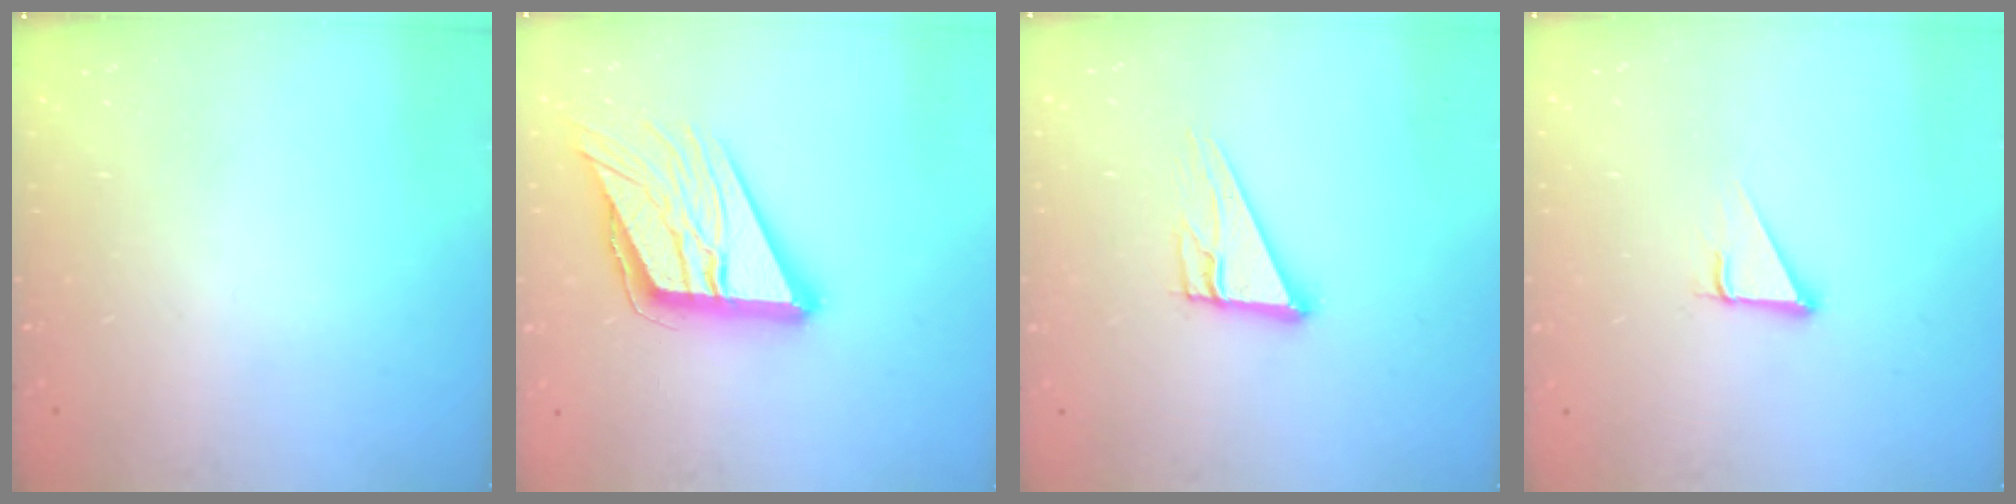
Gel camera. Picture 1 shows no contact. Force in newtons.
{"total": 17.3, "press": 17.1, "slide": 2.7}
{"total": 10.0, "press": 10.0, "slide": 0.5}
{"total": 2.9, "press": 2.9, "slide": 0.1}